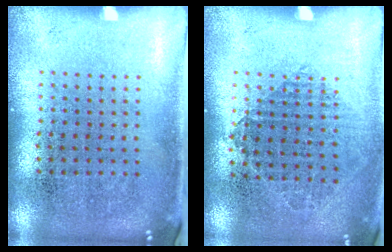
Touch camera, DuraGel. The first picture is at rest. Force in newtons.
{"total": 0.9, "press": 0.9, "slide": 0.3}